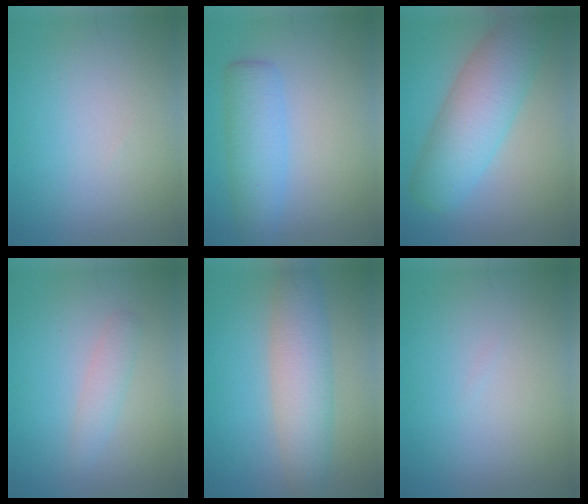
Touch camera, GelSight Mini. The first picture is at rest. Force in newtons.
{"total": 4.5, "press": 4.5, "slide": 0.1}
{"total": 7.7, "press": 7.7, "slide": 0.2}
{"total": 1.1, "press": 1.1, "slide": 0.1}
{"total": 5.1, "press": 5.1, "slide": 0.3}
{"total": 0.0}